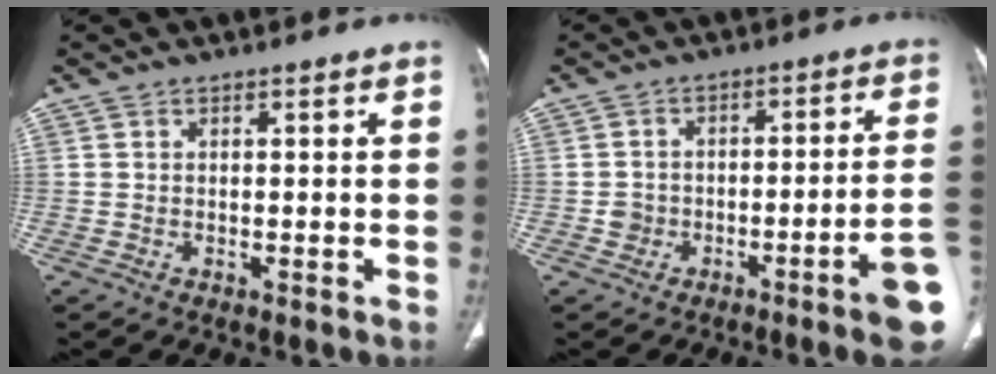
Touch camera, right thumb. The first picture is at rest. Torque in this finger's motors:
{"motor_torque": [2.79, 1.47, 1.28, -1.49, 0.30]}